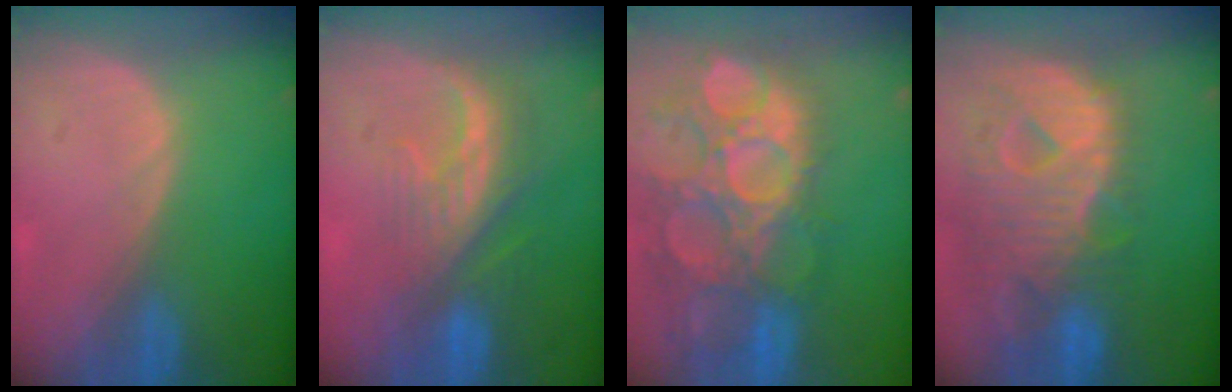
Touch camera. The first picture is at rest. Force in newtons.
{"total": 8.0, "press": 7.4, "slide": 3.1}
{"total": 15.1, "press": 12.6, "slide": 8.4}
{"total": 12.8, "press": 10.8, "slide": 6.8}